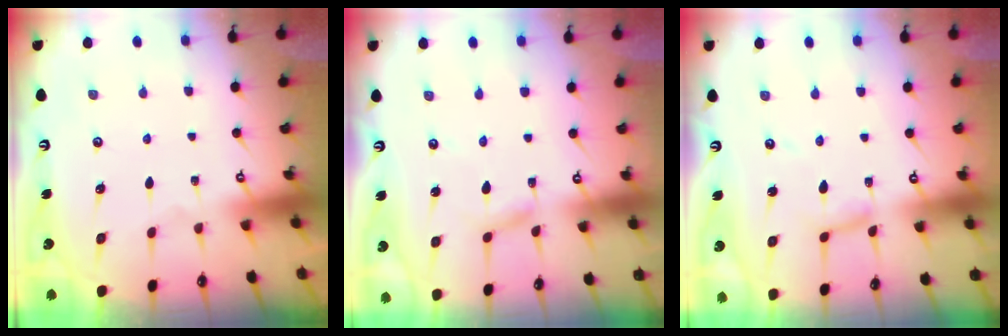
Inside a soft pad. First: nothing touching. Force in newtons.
{"total": 3.5, "press": 3.5, "slide": 0.4}
{"total": 5.2, "press": 5.2, "slide": 0.5}